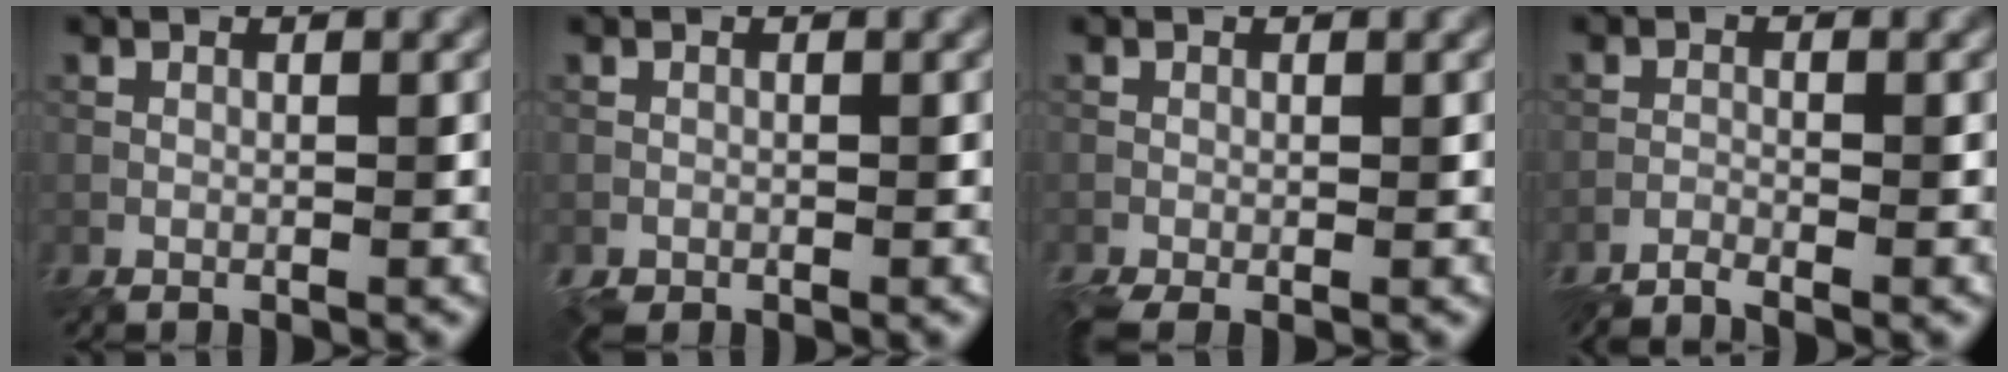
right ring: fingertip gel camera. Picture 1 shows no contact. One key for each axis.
{"total": 1.1, "fx": -0.8, "fy": 0.6, "fz": 0.4, "tx": -0.011, "ty": -0.010, "tz": -0.016}
{"total": 2.0, "fx": -1.0, "fy": 0.6, "fz": 1.6, "tx": -0.034, "ty": -0.010, "tz": -0.019}
{"total": 2.6, "fx": -2.6, "fy": 0.0, "fz": 0.5, "tx": -0.014, "ty": 0.001, "tz": -0.054}